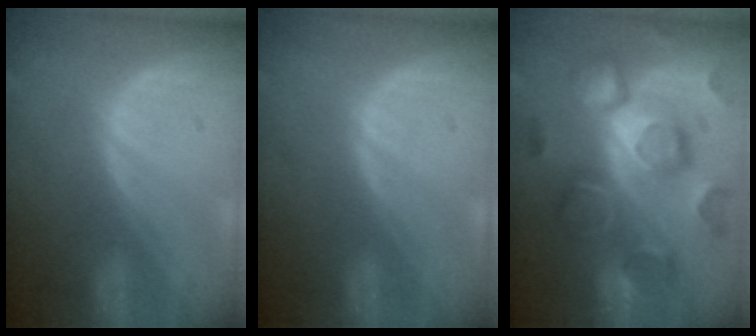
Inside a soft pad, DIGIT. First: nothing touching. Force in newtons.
{"total": 0.0}
{"total": 12.5, "press": 12.4, "slide": 1.1}